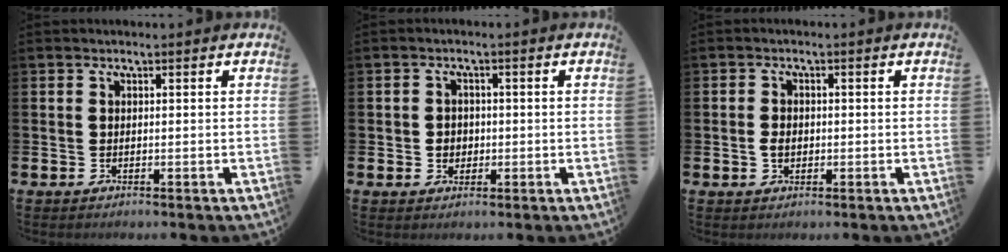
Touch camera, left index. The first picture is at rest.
{"total": 2.1, "force": [-0.1, 2.0, 0.6], "torque": [-0.001, 0.001, -0.010]}
{"total": 2.1, "force": [-0.2, 1.5, 1.4], "torque": [-0.018, 0.004, -0.007]}